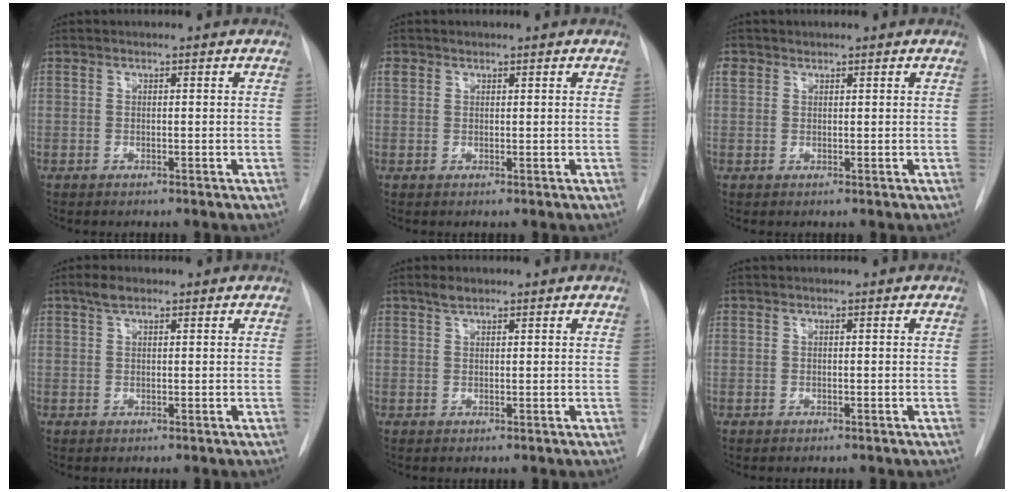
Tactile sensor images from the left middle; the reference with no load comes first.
{"total": 1.1, "force": [0.8, 0.7, 0.2], "torque": [-0.003, 0.010, 0.014]}
{"total": 1.4, "force": [1.0, 1.0, 0.2], "torque": [-0.001, 0.008, 0.018]}
{"total": 1.9, "force": [1.3, 0.7, 1.2], "torque": [-0.027, 0.007, 0.026]}
{"total": 1.5, "force": [1.2, 0.5, 0.7], "torque": [-0.017, 0.001, 0.025]}
{"total": 0.0}